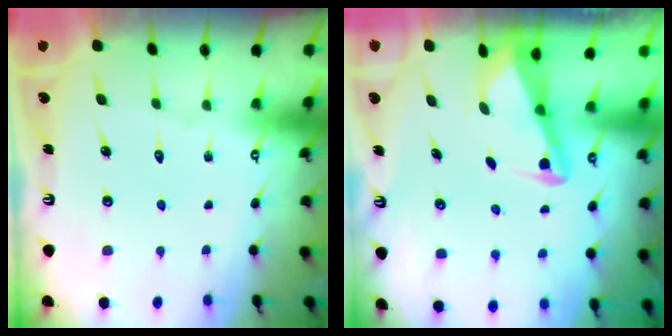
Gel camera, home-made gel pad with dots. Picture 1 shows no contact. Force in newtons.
{"total": 3.0, "press": 3.0, "slide": 0.3}